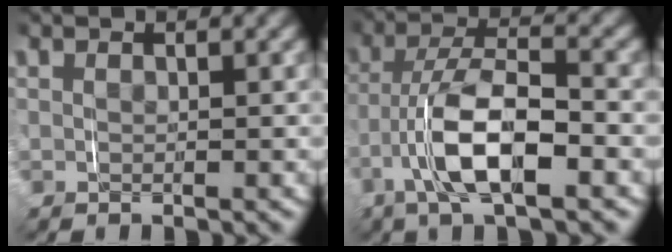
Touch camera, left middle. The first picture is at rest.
{"total": 5.3, "force": [-1.7, 1.7, 4.7], "torque": [-0.097, 0.005, -0.040]}